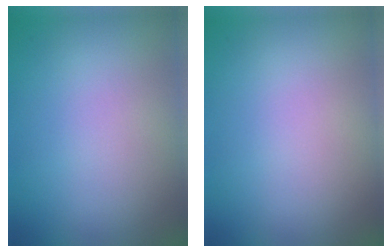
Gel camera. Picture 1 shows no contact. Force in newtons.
{"total": 0.0}